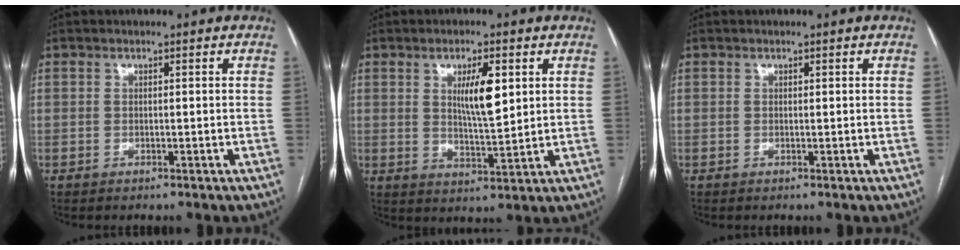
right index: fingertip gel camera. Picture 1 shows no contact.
{"total": 7.0, "force": [2.2, 1.6, 6.4], "torque": [-0.109, -0.004, 0.040]}
{"total": 0.0}